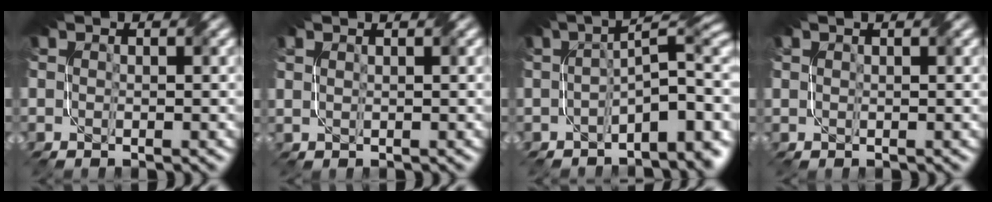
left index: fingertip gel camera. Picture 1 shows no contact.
{"total": 2.2, "force": [1.4, 0.9, 1.4], "torque": [-0.015, 0.003, 0.009]}
{"total": 9.0, "force": [-2.4, 3.4, 7.9], "torque": [-0.096, 0.008, -0.035]}
{"total": 1.1, "force": [0.9, 0.3, 0.7], "torque": [-0.013, -0.001, 0.011]}